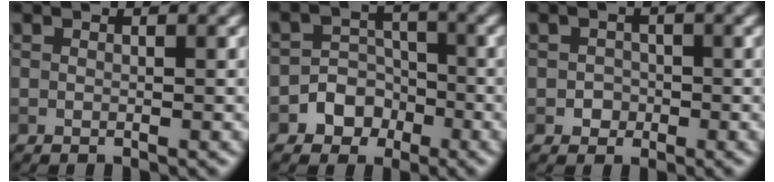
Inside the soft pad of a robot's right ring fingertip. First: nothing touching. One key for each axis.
{"total": 3.9, "fx": -2.0, "fy": 3.2, "fz": 0.8, "tx": 0.020, "ty": 0.010, "tz": -0.047}
{"total": 1.3, "fx": -0.3, "fy": 1.3, "fz": 0.2, "tx": 0.008, "ty": 0.000, "tz": -0.007}